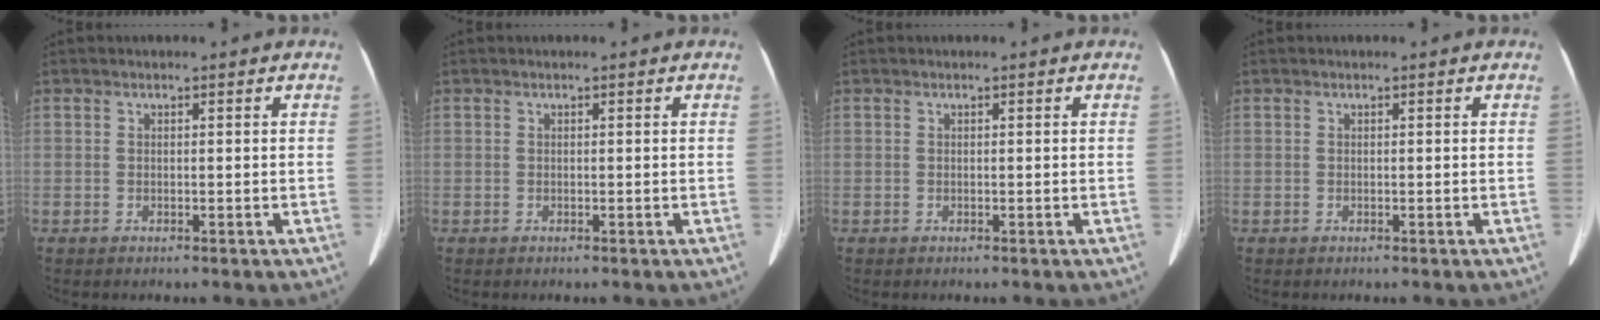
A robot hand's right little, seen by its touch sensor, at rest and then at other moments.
{"total": 0.0}
{"total": 0.0}
{"total": 0.0}